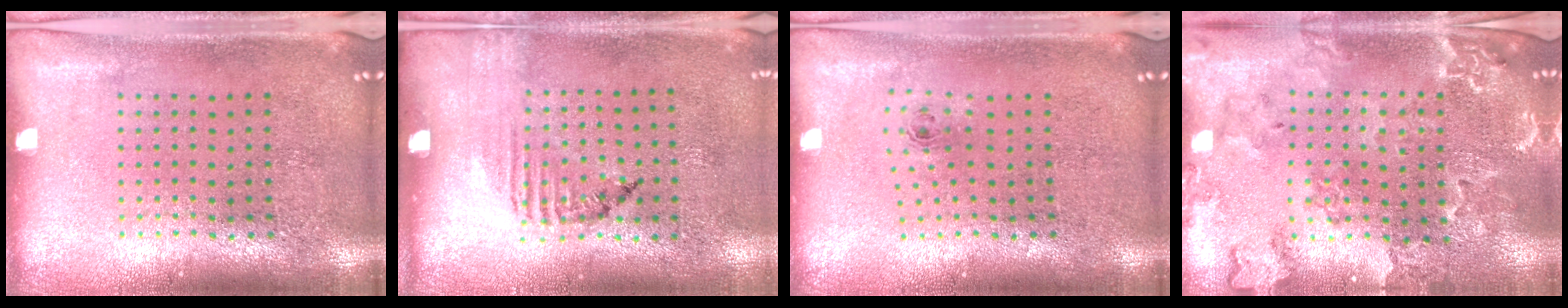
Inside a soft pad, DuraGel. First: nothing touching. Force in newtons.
{"total": 1.6, "press": 1.1, "slide": 1.2}
{"total": 0.8, "press": 0.4, "slide": 0.7}
{"total": 1.6, "press": 1.6, "slide": 0.2}